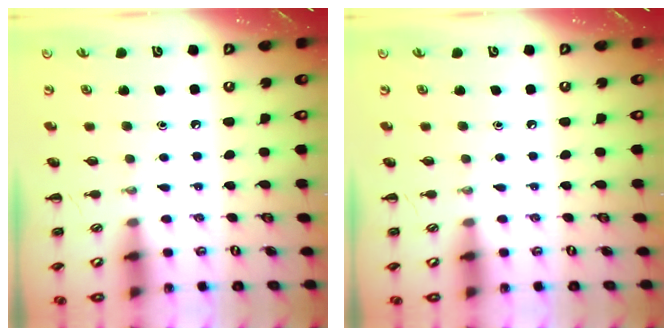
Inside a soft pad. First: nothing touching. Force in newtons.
{"total": 0.0}